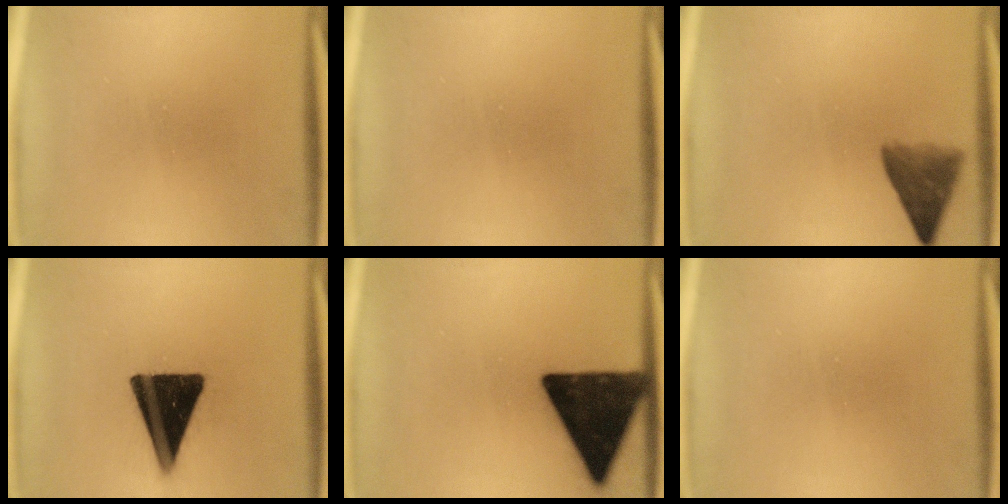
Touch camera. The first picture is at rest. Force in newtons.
{"total": 0.0}
{"total": 5.8}
{"total": 17.4}
{"total": 17.1}
{"total": 0.0}